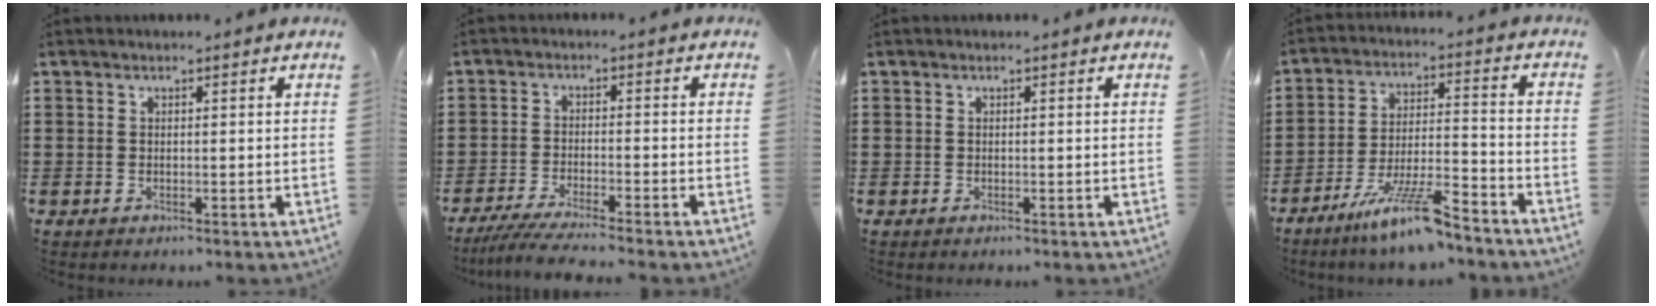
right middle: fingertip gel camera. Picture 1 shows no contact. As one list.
[{"total": 4.5, "force": [-4.1, -0.2, 1.8], "torque": [-0.044, -0.016, -0.081]}, {"total": 0.0}, {"total": 10.4, "force": [-8.0, 1.4, 6.6], "torque": [-0.128, 0.008, -0.152]}]